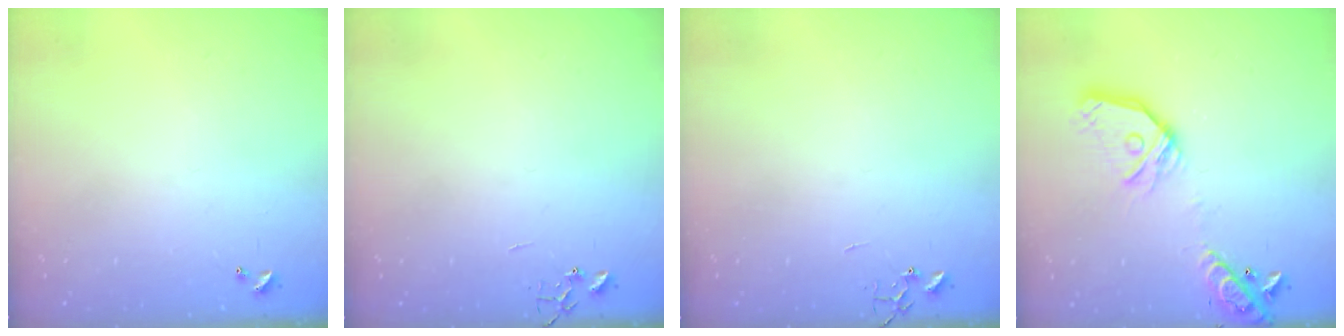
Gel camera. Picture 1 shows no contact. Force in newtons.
{"total": 0.0}
{"total": 0.0}
{"total": 17.7, "press": 17.5, "slide": 2.5}